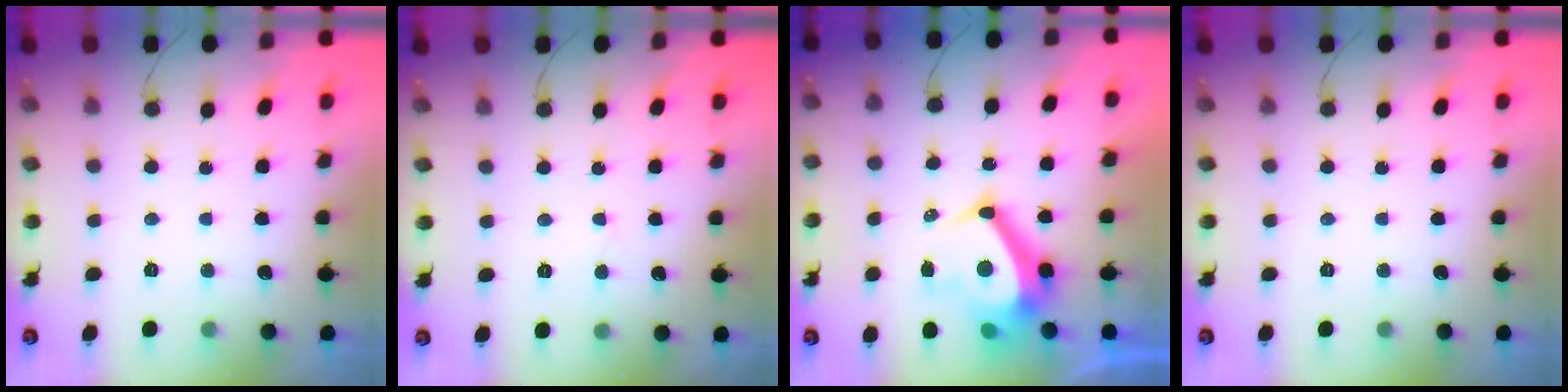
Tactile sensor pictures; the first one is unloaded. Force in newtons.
{"total": 2.1, "press": 2.1, "slide": 0.2}
{"total": 12.5, "press": 12.0, "slide": 3.5}
{"total": 0.0}